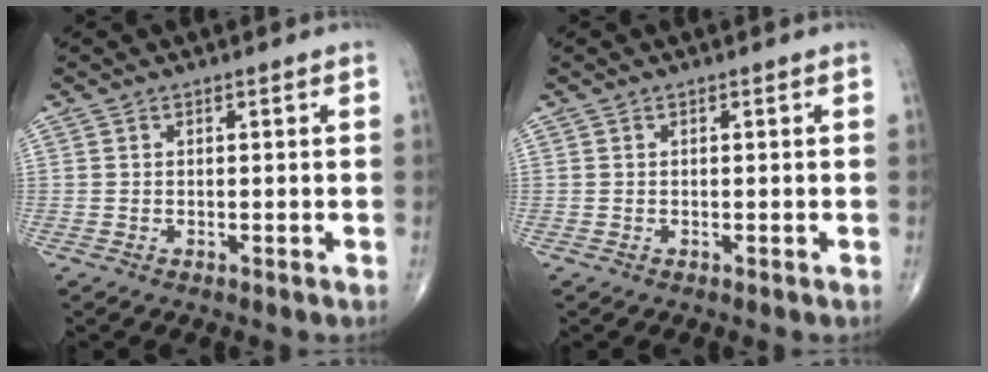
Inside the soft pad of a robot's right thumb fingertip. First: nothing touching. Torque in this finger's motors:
{"motor_torque": [0.00, 0.00, 0.00, 0.00, 0.00]}